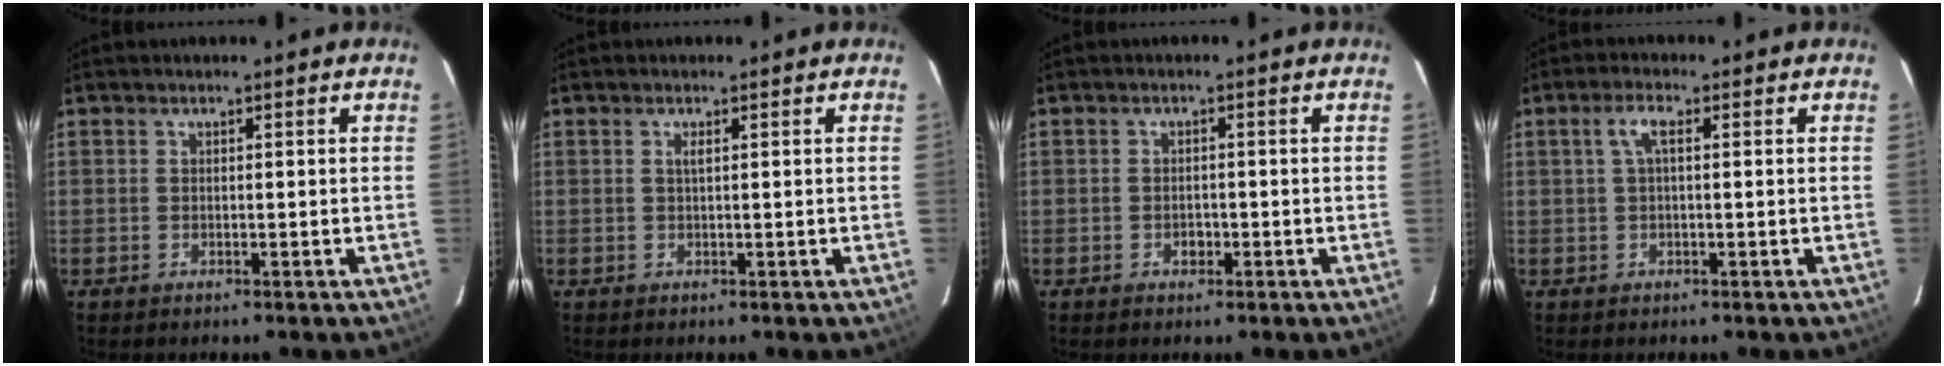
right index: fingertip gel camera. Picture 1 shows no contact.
{"total": 0.8, "force": [0.3, 0.0, 0.8], "torque": [-0.015, 0.002, 0.005]}
{"total": 1.8, "force": [-0.7, 1.4, 0.8], "torque": [-0.013, 0.004, -0.009]}
{"total": 2.7, "force": [0.5, 0.7, 2.6], "torque": [-0.054, 0.008, 0.010]}